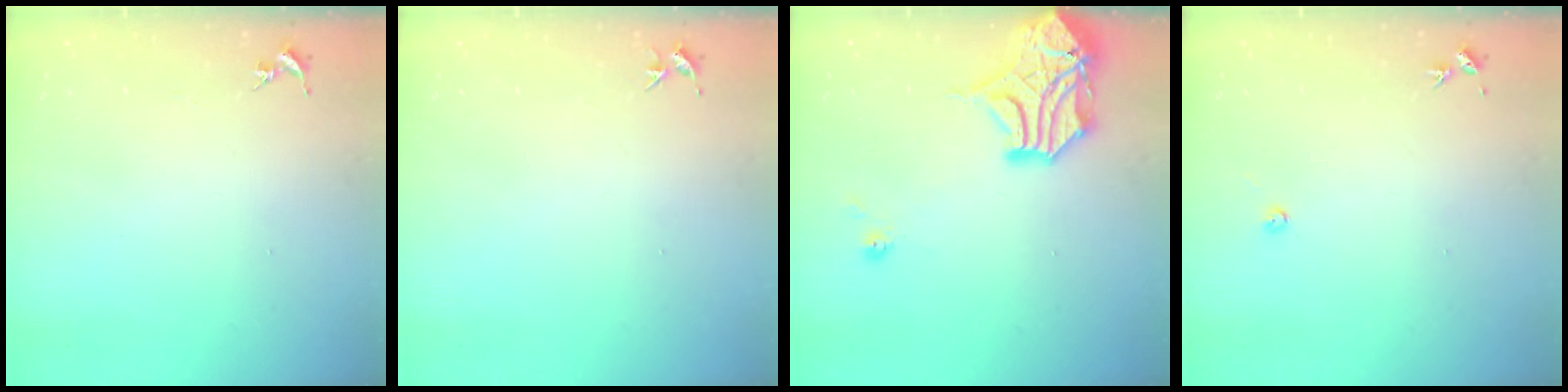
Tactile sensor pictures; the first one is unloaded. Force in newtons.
{"total": 3.3, "press": 3.3, "slide": 0.4}
{"total": 15.2, "press": 15.1, "slide": 2.2}
{"total": 4.1, "press": 4.1, "slide": 0.4}